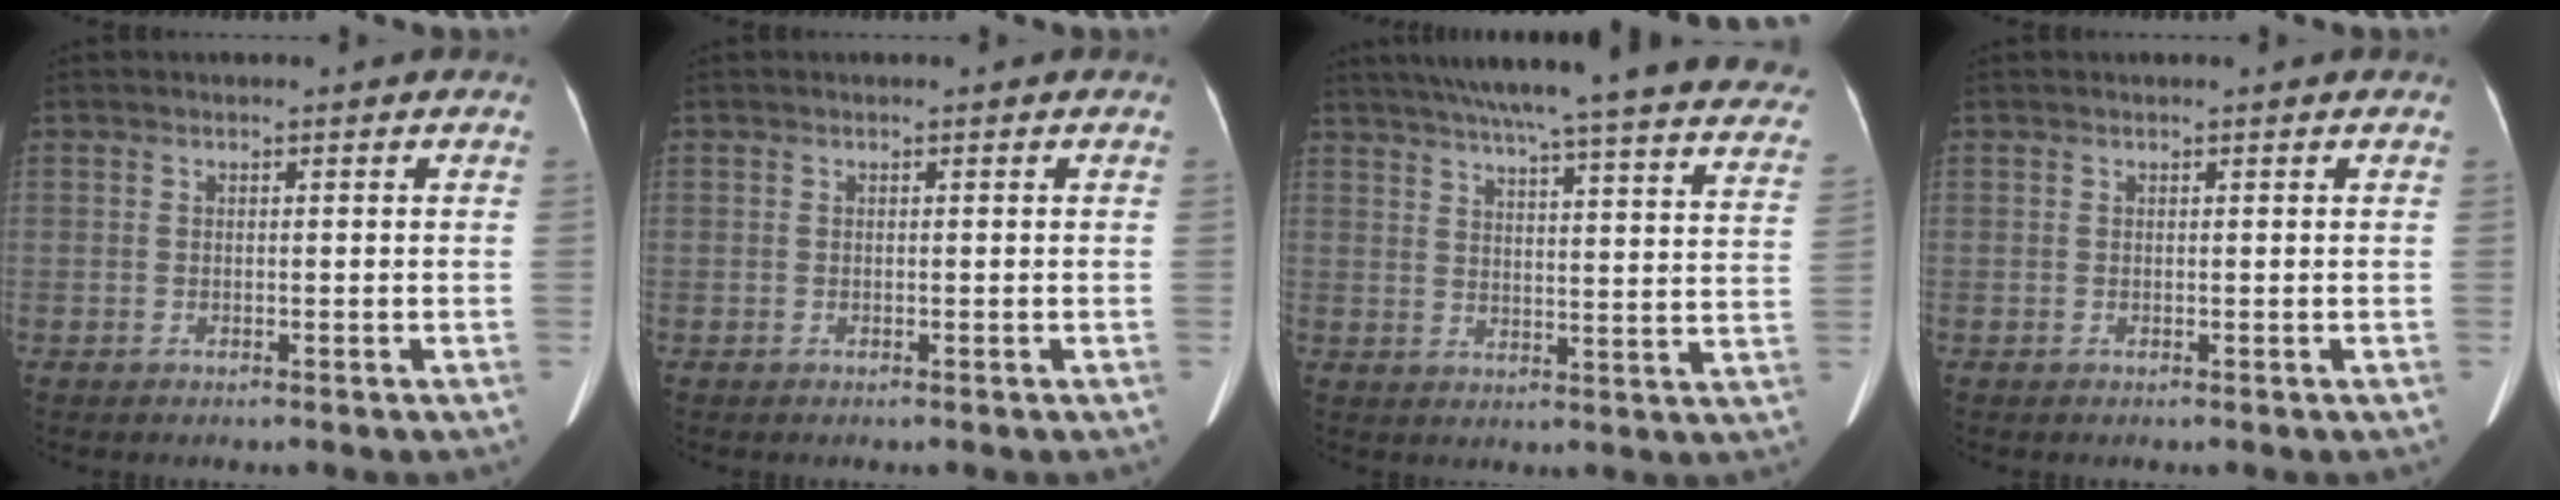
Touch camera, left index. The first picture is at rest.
{"total": 0.0}
{"total": 34.3, "force": [30.6, 2.5, 15.3], "torque": [-0.191, -0.071, 0.365]}
{"total": 0.5, "force": [0.5, 0.0, 0.2], "torque": [-0.002, 0.008, 0.008]}